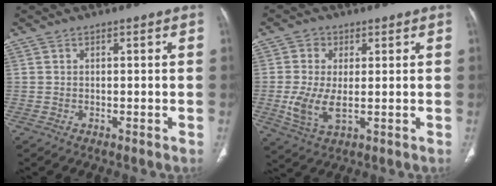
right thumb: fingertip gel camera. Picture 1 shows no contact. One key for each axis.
{"total": 8.1, "fx": -0.5, "fy": 4.6, "fz": 6.6, "tx": -0.136, "ty": -0.002, "tz": -0.006}